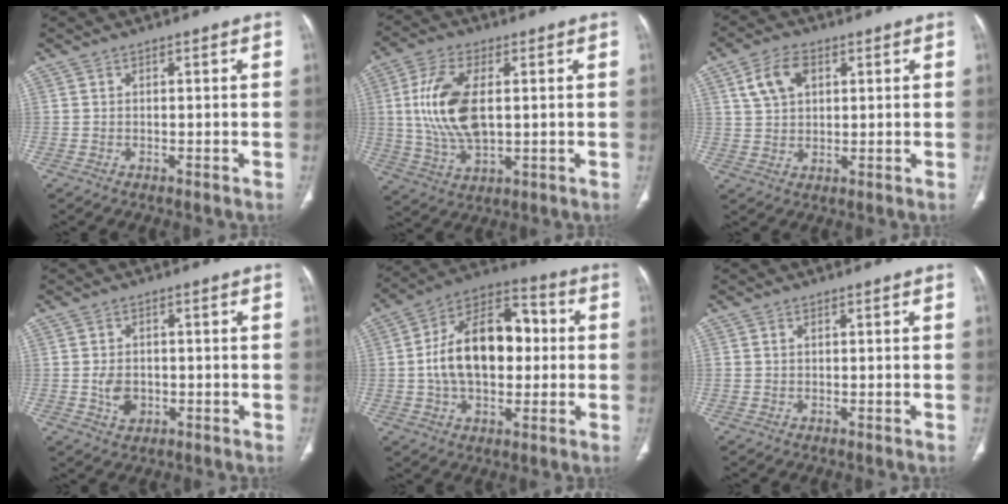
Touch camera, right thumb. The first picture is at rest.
{"total": 13.8, "force": [1.7, 7.0, 11.7], "torque": [-0.242, -0.005, 0.038]}
{"total": 7.2, "force": [2.9, 4.7, 4.7], "torque": [-0.081, 0.001, 0.055]}
{"total": 4.2, "force": [-0.6, 3.1, 2.7], "torque": [-0.038, 0.000, -0.006]}
{"total": 19.6, "force": [0.8, 12.0, 15.5], "torque": [-0.233, 0.033, 0.009]}
{"total": 0.6, "force": [0.2, 0.4, 0.4], "torque": [-0.010, 0.004, 0.005]}